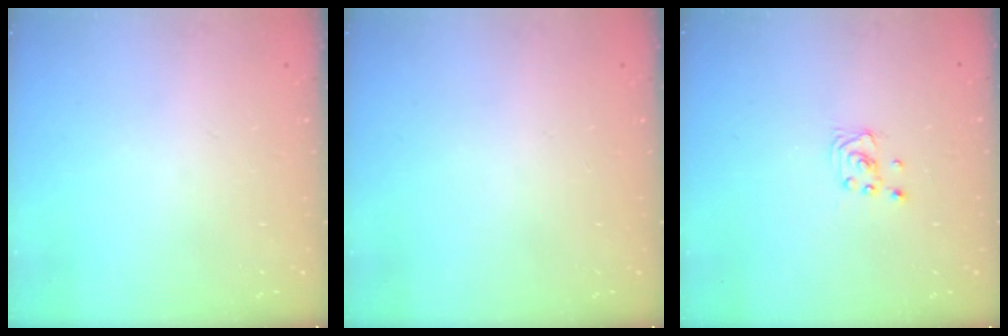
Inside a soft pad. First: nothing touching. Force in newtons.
{"total": 0.0}
{"total": 2.2, "press": 2.2, "slide": 0.1}